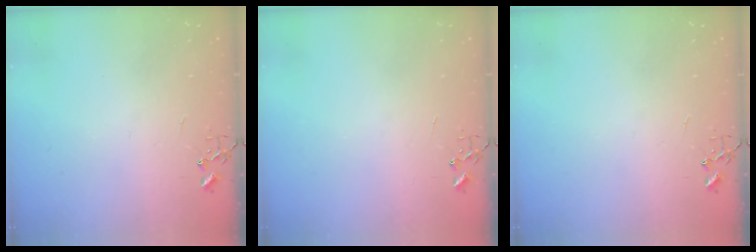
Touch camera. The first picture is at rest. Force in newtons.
{"total": 0.0}
{"total": 0.0}